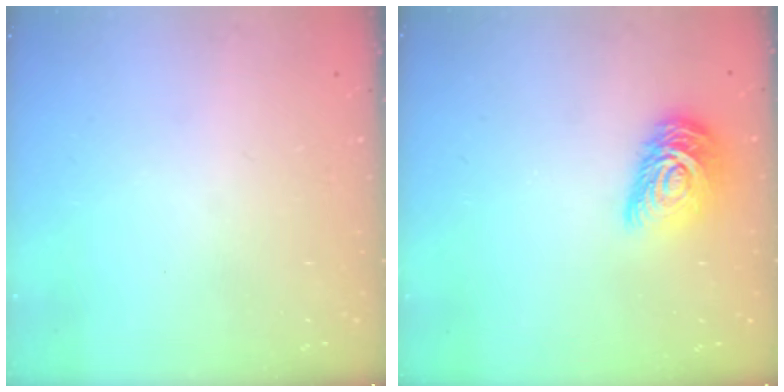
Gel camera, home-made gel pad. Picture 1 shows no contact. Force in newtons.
{"total": 12.4, "press": 12.4, "slide": 0.8}